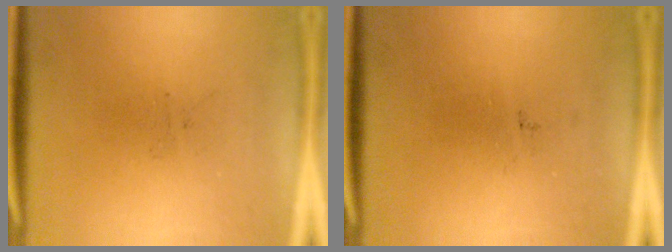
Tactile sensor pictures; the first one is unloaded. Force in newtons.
{"total": 0.0}